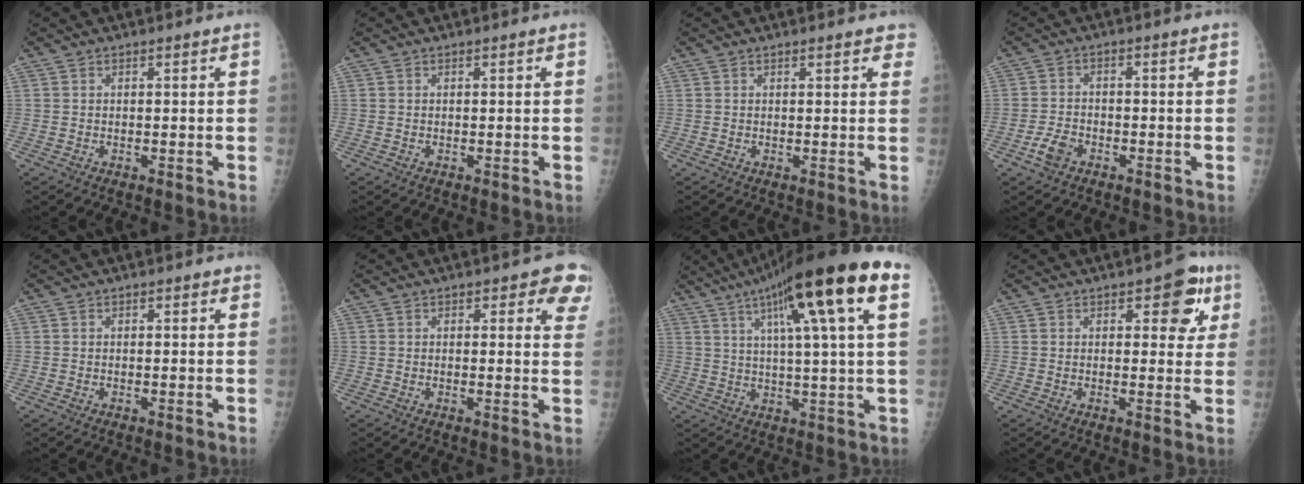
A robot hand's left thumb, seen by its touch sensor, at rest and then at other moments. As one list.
[{"total": 0.0}, {"total": 3.2, "force": [2.3, 1.1, 2.0], "torque": [-0.004, 0.000, 0.023]}, {"total": 4.1, "force": [-2.3, 2.5, 2.2], "torque": [-0.044, 0.014, -0.043]}, {"total": 0.8, "force": [0.3, 0.5, 0.6], "torque": [-0.002, 0.001, 0.001]}, {"total": 6.7, "force": [3.5, 3.3, 4.7], "torque": [-0.011, -0.010, 0.027]}, {"total": 20.2, "force": [9.0, 2.4, 18.0], "torque": [-0.283, 0.008, 0.133]}, {"total": 7.3, "force": [3.1, 3.9, 5.4], "torque": [-0.021, -0.006, 0.027]}]